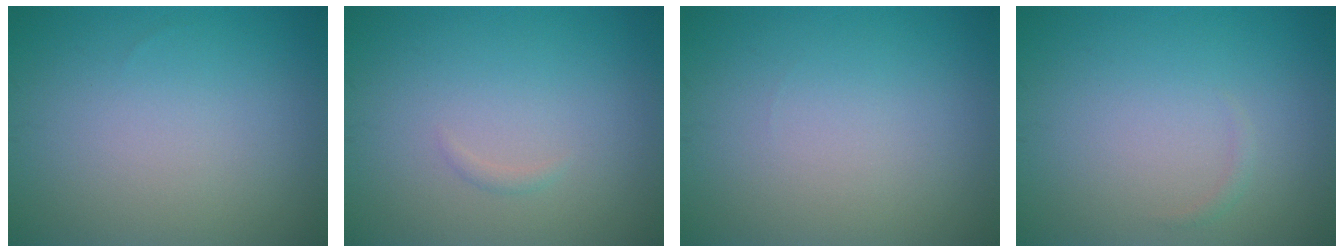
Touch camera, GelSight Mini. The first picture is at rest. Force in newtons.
{"total": 0.5, "press": 0.5, "slide": 0.0}
{"total": 0.0}
{"total": 0.5, "press": 0.5, "slide": 0.0}